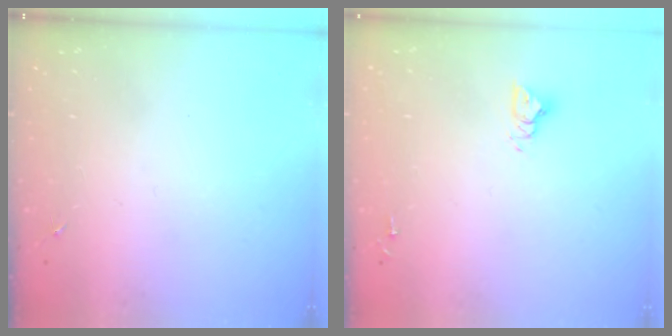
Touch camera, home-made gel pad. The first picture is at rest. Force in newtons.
{"total": 4.8, "press": 4.8, "slide": 0.4}